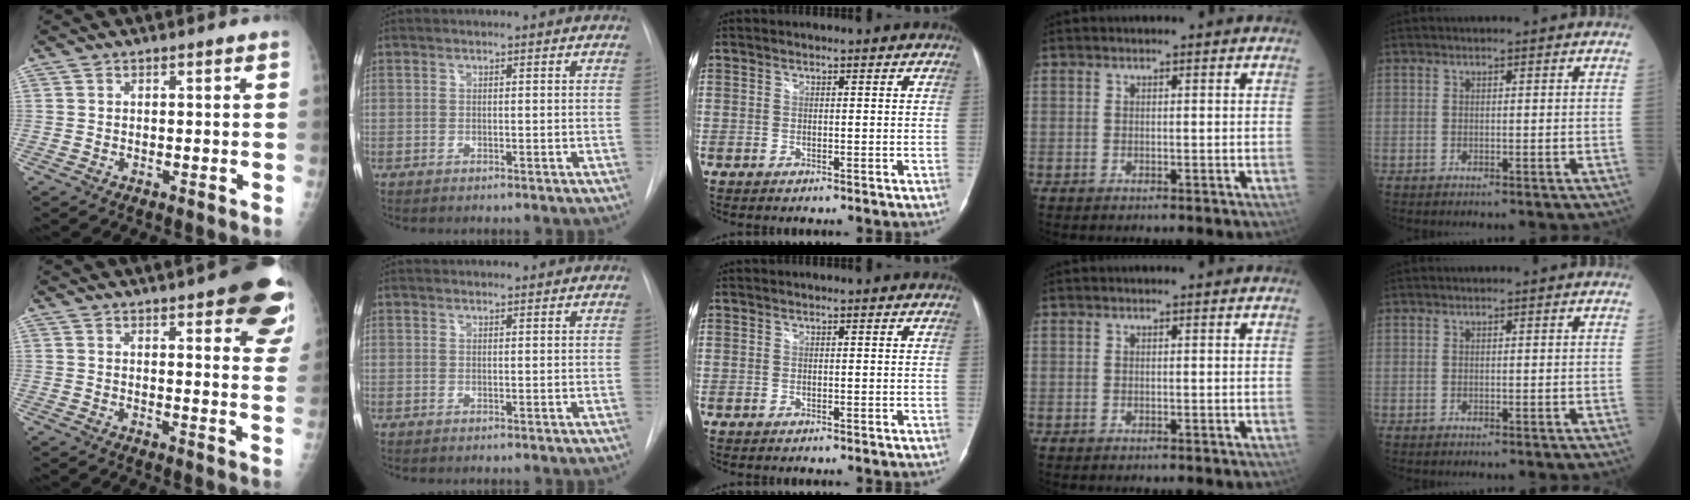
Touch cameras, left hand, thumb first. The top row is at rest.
{"thumb": {"total": 16.3, "force": [9.3, 4.6, 12.5], "torque": [-0.128, -0.033, 0.102]}, "index": {"total": 7.4, "force": [7.1, 1.3, 1.6], "torque": [-0.029, 0.031, 0.106]}}